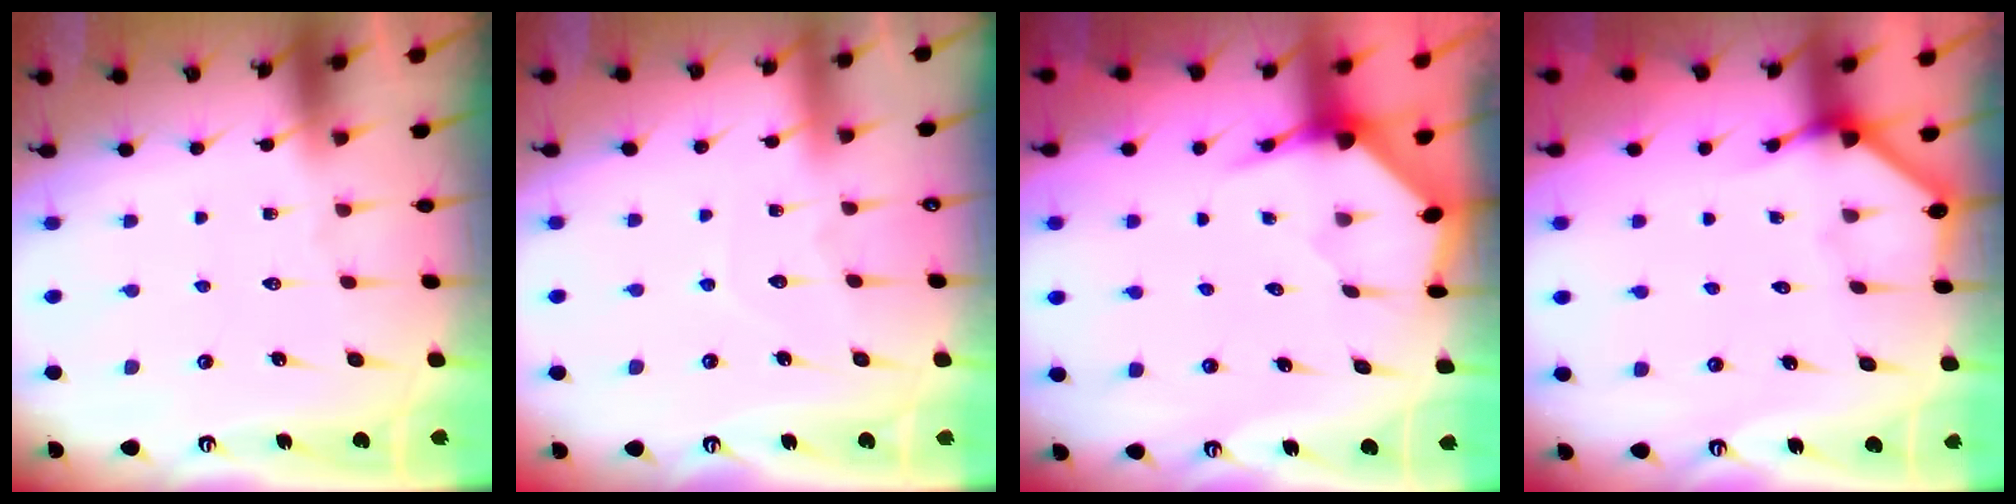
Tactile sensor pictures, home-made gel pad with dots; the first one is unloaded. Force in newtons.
{"total": 4.1, "press": 4.1, "slide": 0.4}
{"total": 3.6, "press": 3.6, "slide": 0.4}
{"total": 2.5, "press": 2.5, "slide": 0.2}